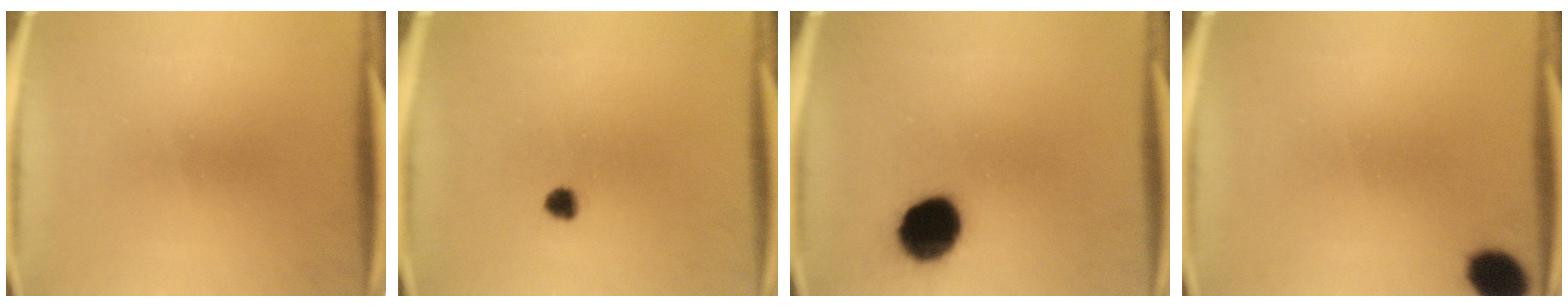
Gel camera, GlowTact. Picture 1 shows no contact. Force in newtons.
{"total": 1.9}
{"total": 12.6}
{"total": 7.0}